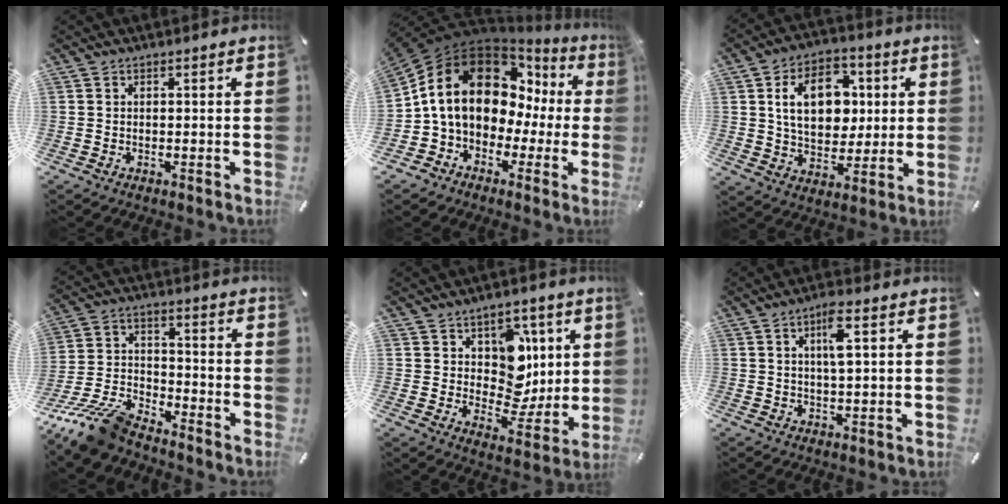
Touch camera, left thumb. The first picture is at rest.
{"total": 17.2, "force": [3.0, 13.5, 10.2], "torque": [-0.191, -0.020, 0.053]}
{"total": 14.8, "force": [2.9, 10.6, 9.9], "torque": [-0.159, 0.013, 0.051]}
{"total": 13.4, "force": [-11.3, 4.0, 5.8], "torque": [-0.118, 0.050, -0.214]}
{"total": 11.6, "force": [3.7, 9.7, 5.2], "torque": [-0.055, -0.034, 0.073]}
{"total": 6.2, "force": [2.0, 1.3, 5.7], "torque": [-0.099, -0.002, 0.028]}